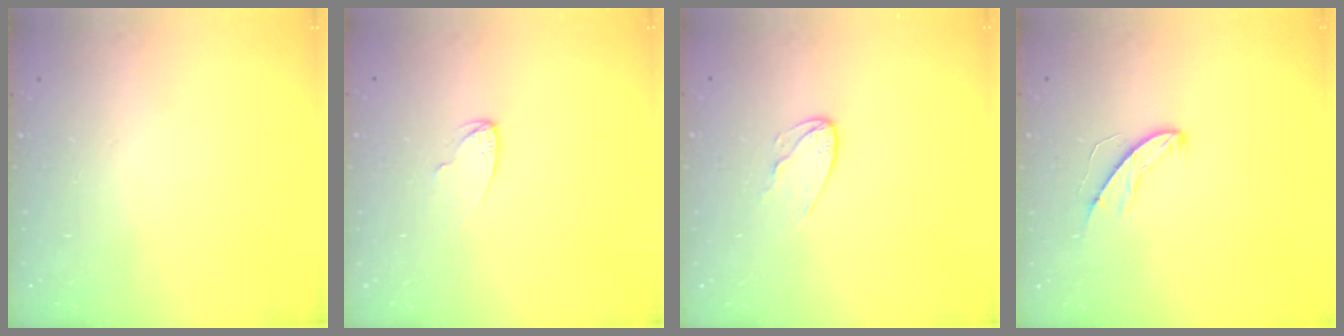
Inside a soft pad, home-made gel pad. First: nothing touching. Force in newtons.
{"total": 4.7, "press": 4.6, "slide": 0.5}
{"total": 6.3, "press": 6.3, "slide": 0.6}
{"total": 5.8, "press": 5.8, "slide": 0.4}